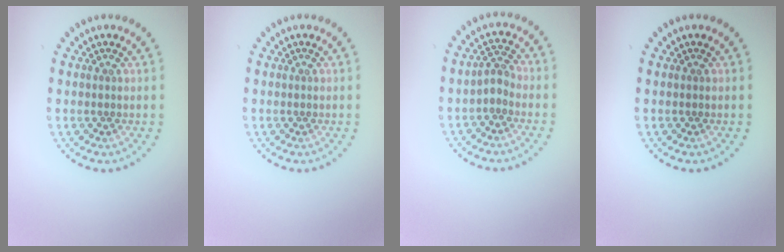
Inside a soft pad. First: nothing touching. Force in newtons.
{"total": 0.0}
{"total": 1.6, "press": 1.4, "slide": 0.9}
{"total": 0.0}